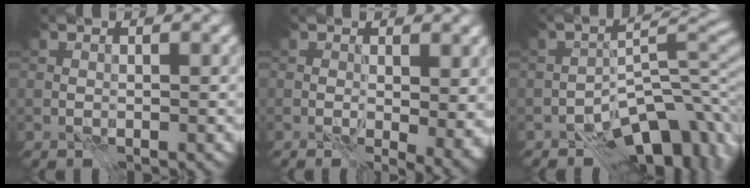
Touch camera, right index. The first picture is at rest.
{"total": 4.3, "force": [0.4, 2.2, 3.6], "torque": [-0.052, -0.009, 0.012]}
{"total": 10.1, "force": [-6.7, 4.6, 6.0], "torque": [-0.057, -0.002, -0.114]}